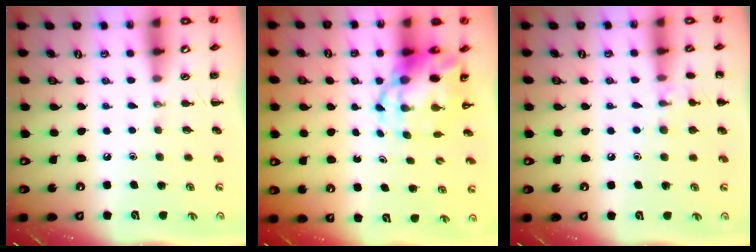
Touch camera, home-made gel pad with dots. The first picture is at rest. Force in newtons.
{"total": 7.1, "press": 6.8, "slide": 1.9}
{"total": 7.7, "press": 7.5, "slide": 1.8}